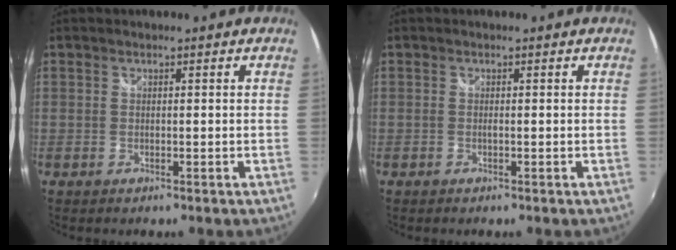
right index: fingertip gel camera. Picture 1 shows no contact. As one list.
[{"total": 0.6, "force": [-0.4, -0.1, 0.5], "torque": [-0.007, 0.000, -0.006]}]